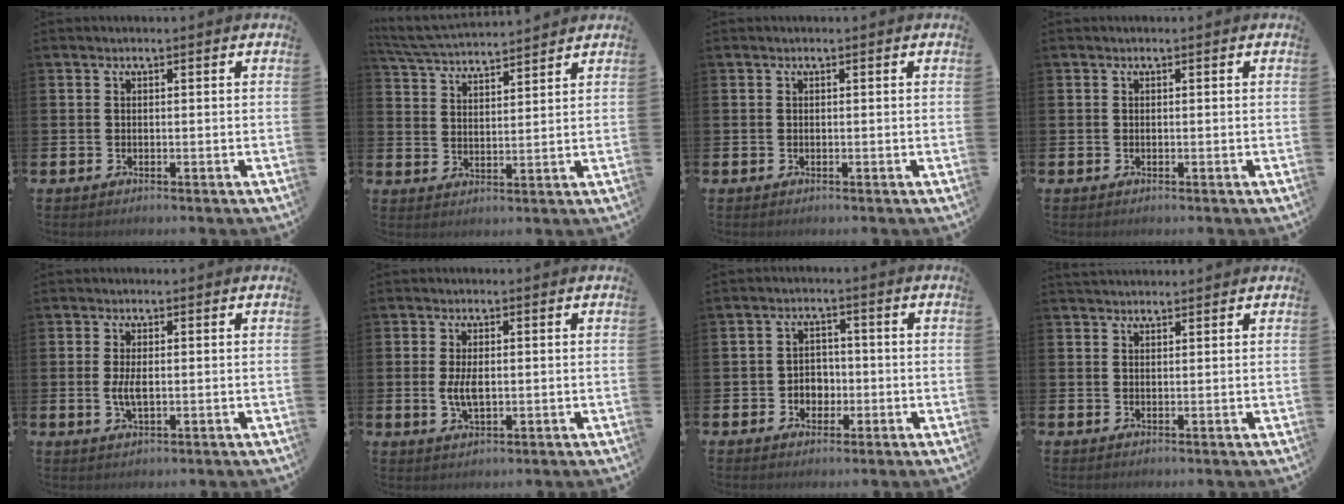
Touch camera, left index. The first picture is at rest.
{"total": 5.4, "force": [5.4, 0.4, 0.7], "torque": [-0.037, -0.031, 0.095]}
{"total": 0.0}
{"total": 0.0}
{"total": 2.8, "force": [0.1, 1.2, 2.5], "torque": [-0.056, -0.001, -0.003]}
{"total": 3.4, "force": [0.1, 1.6, 3.0], "torque": [-0.049, 0.000, -0.001]}
{"total": 3.0, "force": [-0.8, 2.7, 1.1], "torque": [-0.027, 0.008, -0.022]}
{"total": 1.8, "force": [1.7, 0.4, 0.2], "torque": [0.004, -0.003, 0.030]}